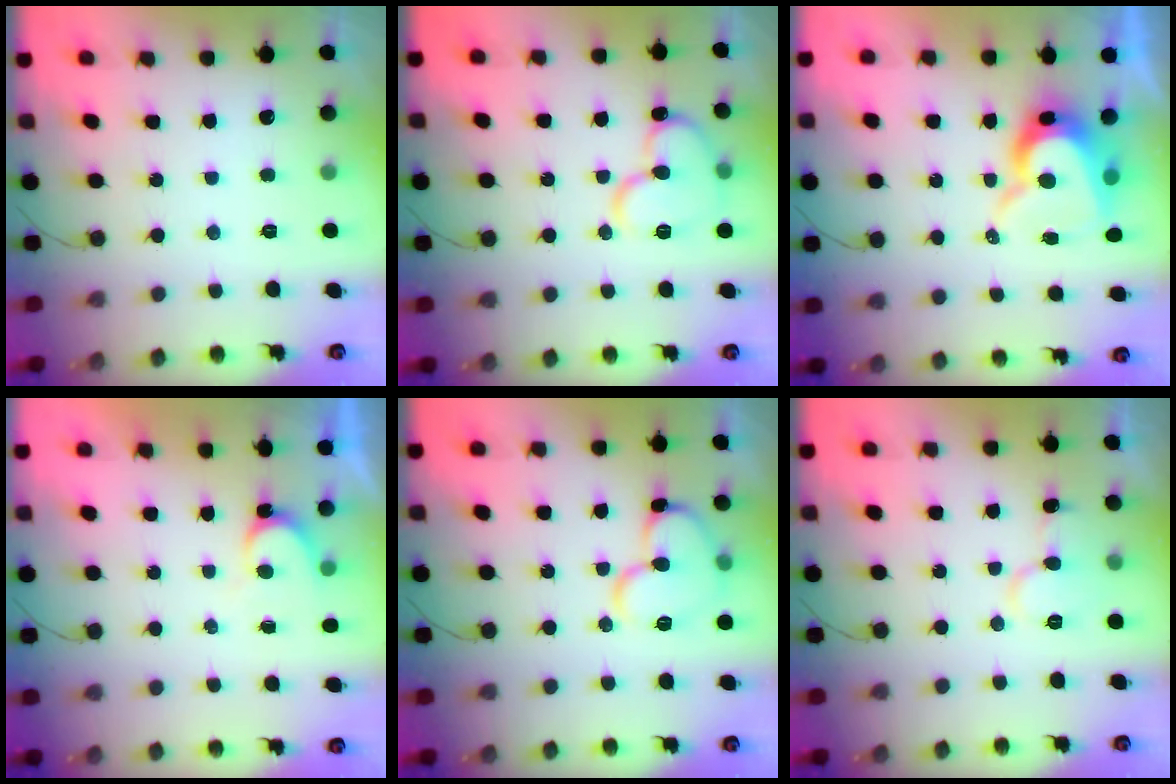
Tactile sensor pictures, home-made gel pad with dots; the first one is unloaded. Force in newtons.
{"total": 12.5, "press": 12.4, "slide": 1.2}
{"total": 11.2, "press": 11.1, "slide": 1.1}
{"total": 5.4, "press": 5.3, "slide": 0.4}
{"total": 12.9, "press": 12.8, "slide": 1.8}
{"total": 9.1, "press": 9.0, "slide": 0.8}